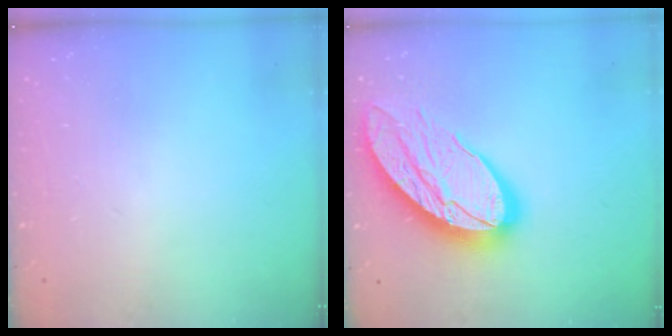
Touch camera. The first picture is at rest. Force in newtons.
{"total": 20.1, "press": 20.1, "slide": 1.6}